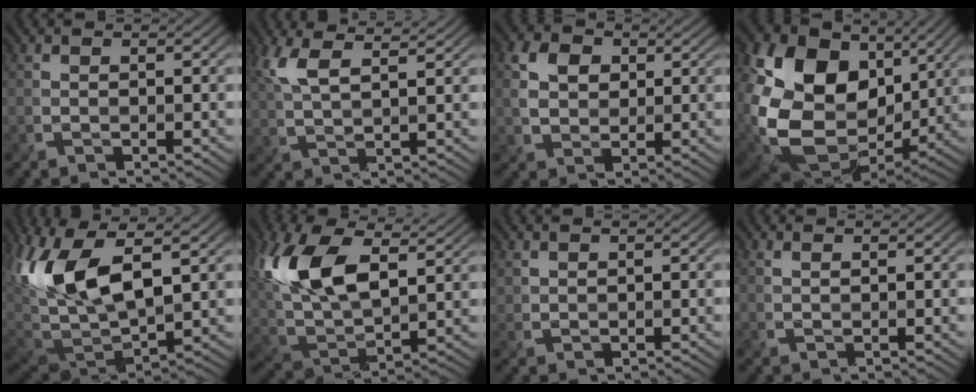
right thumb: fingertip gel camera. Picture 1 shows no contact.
{"total": 6.6, "force": [3.9, 2.1, 5.0], "torque": [-0.120, 0.008, 0.077]}
{"total": 4.9, "force": [1.5, 3.7, 2.8], "torque": [-0.064, 0.003, 0.023]}
{"total": 18.3, "force": [2.2, 14.0, 11.6], "torque": [-0.266, -0.027, 0.069]}
{"total": 15.7, "force": [4.1, 7.5, 13.1], "torque": [-0.295, 0.014, 0.068]}
{"total": 15.1, "force": [6.2, 7.7, 11.4], "torque": [-0.253, 0.012, 0.110]}
{"total": 1.2, "force": [1.0, 0.7, 0.3], "torque": [-0.008, 0.001, 0.023]}
{"total": 0.8, "force": [0.7, -0.1, 0.5], "torque": [-0.007, -0.002, 0.016]}